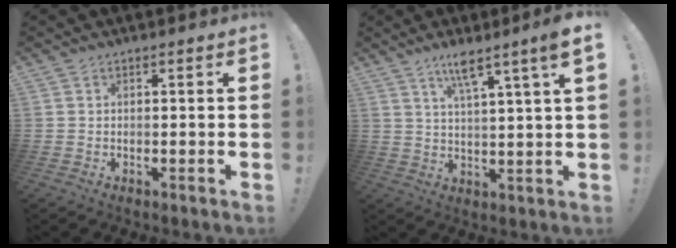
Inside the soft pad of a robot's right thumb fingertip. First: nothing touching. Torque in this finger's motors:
{"motor_torque": [-0.03, 0.19, 0.46, 0.67, 0.06]}